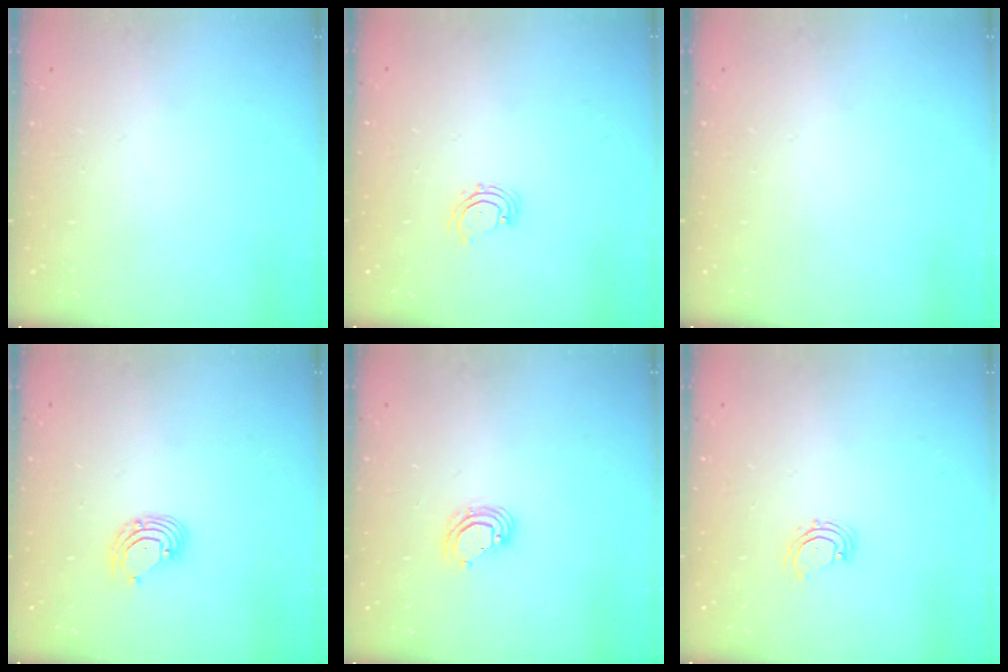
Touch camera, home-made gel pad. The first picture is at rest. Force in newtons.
{"total": 2.8, "press": 2.8, "slide": 0.2}
{"total": 0.0}
{"total": 4.8, "press": 4.7, "slide": 0.5}
{"total": 6.6, "press": 6.6, "slide": 0.9}
{"total": 2.8, "press": 2.8, "slide": 0.2}